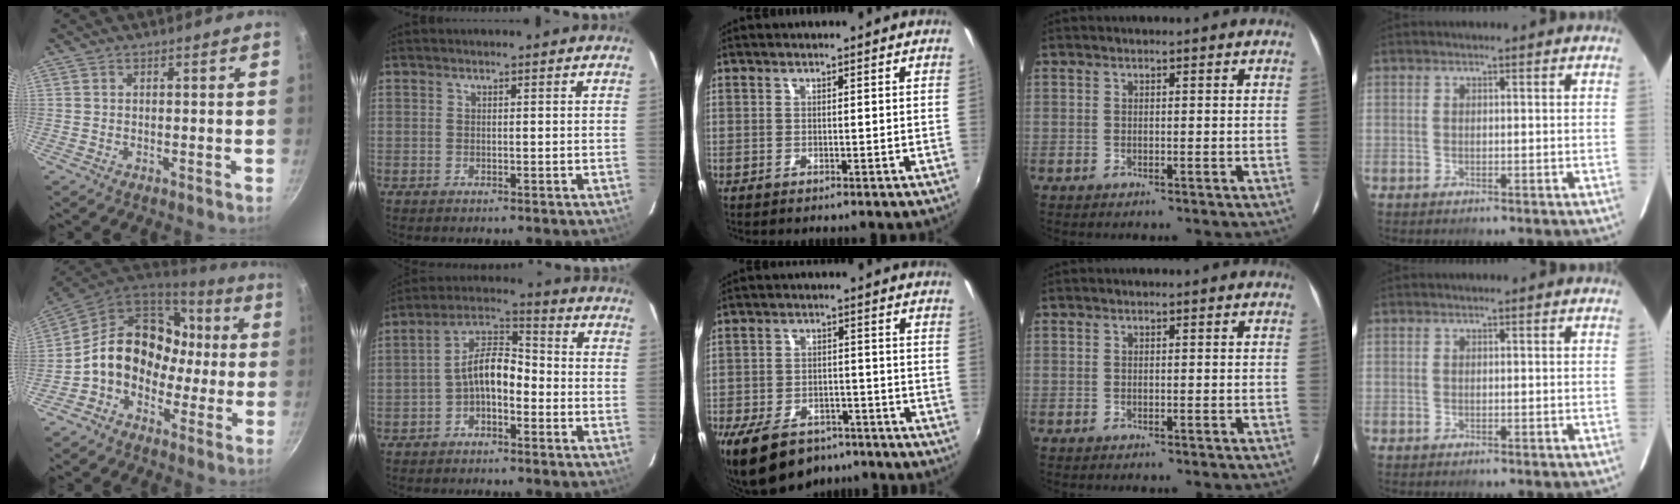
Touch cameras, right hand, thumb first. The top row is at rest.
{"thumb": {"total": 16.9, "force": [-0.9, 13.4, 10.3], "torque": [-0.131, 0.059, -0.030]}, "index": {"total": 7.5, "force": [-2.7, 3.9, 5.8], "torque": [-0.115, 0.027, -0.050]}, "middle": {"total": 14.0, "force": [-9.9, 7.4, 6.5], "torque": [-0.152, -0.009, -0.149]}}